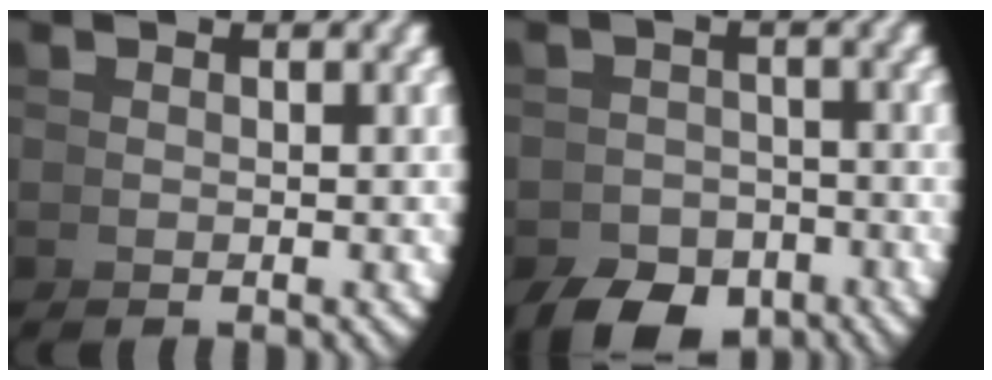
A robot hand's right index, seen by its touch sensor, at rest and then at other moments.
{"total": 5.2, "force": [-4.4, 2.6, 1.2], "torque": [0.001, -0.011, -0.073]}